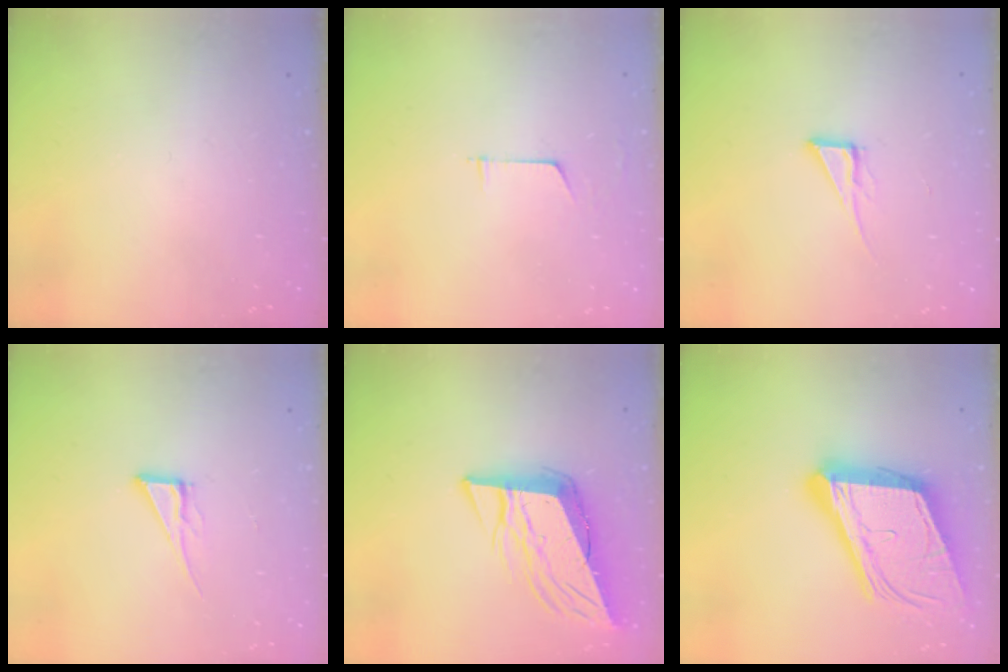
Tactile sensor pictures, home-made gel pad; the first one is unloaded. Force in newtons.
{"total": 3.2, "press": 3.2, "slide": 0.3}
{"total": 6.1, "press": 6.1, "slide": 0.4}
{"total": 6.8, "press": 6.8, "slide": 0.2}
{"total": 11.8, "press": 11.2, "slide": 3.6}
{"total": 24.2, "press": 23.8, "slide": 4.4}